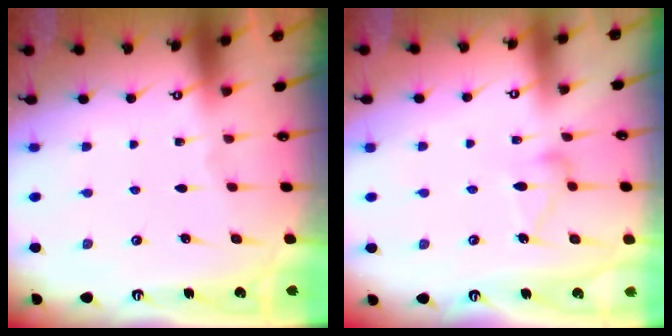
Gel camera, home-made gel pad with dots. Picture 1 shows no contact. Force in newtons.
{"total": 11.5, "press": 11.4, "slide": 0.5}